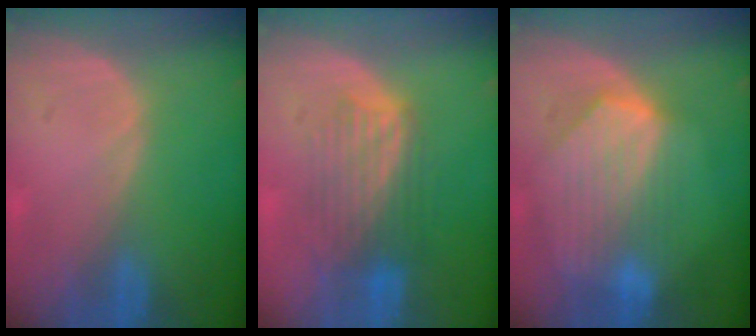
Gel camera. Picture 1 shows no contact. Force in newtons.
{"total": 6.3, "press": 6.3, "slide": 0.5}
{"total": 8.7, "press": 7.9, "slide": 3.7}